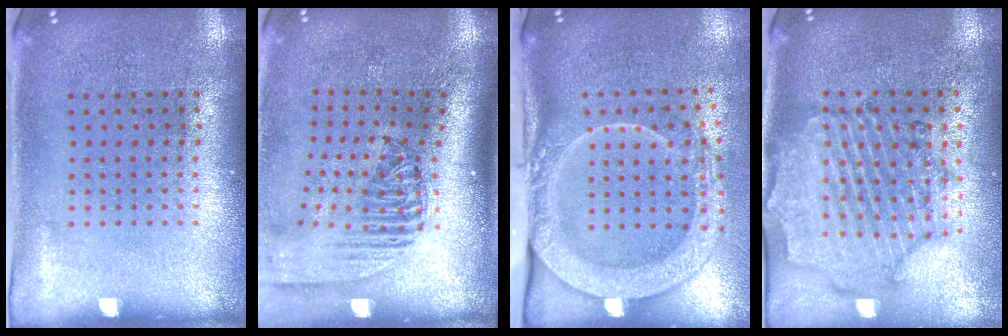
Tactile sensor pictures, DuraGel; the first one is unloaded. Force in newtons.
{"total": 2.4, "press": 1.8, "slide": 1.6}
{"total": 2.8, "press": 2.2, "slide": 1.8}
{"total": 1.6, "press": 1.6, "slide": 0.3}